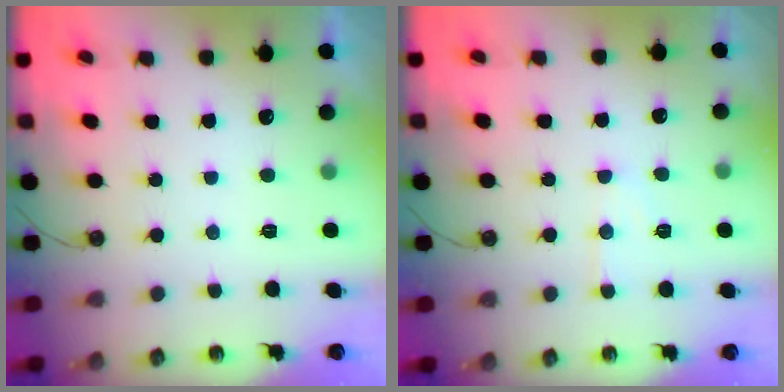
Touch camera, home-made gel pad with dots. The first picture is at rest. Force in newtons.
{"total": 7.4, "press": 7.4, "slide": 0.6}